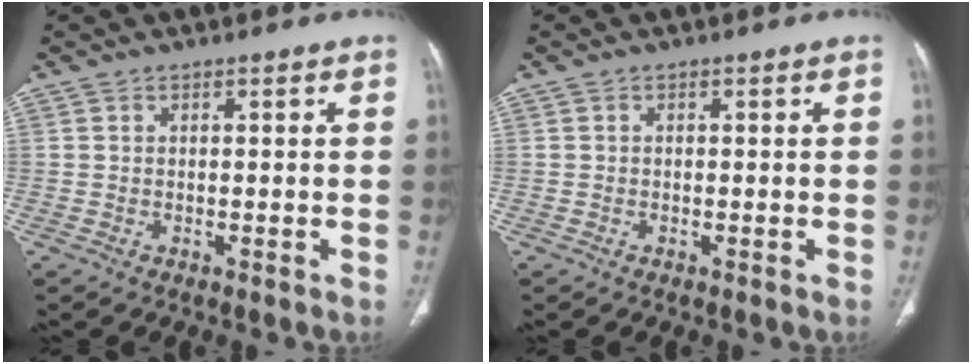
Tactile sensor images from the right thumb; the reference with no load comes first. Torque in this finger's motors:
{"motor_torque": [-0.36, 0.08, -0.25, 0.17, 0.10]}